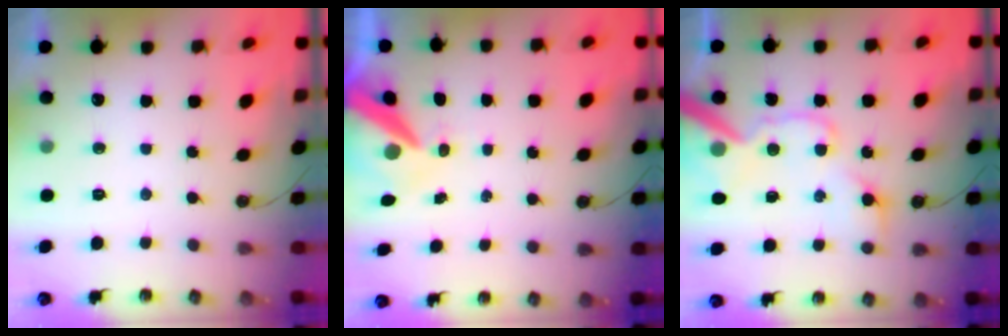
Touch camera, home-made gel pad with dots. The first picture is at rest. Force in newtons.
{"total": 10.8, "press": 10.7, "slide": 1.4}
{"total": 18.7, "press": 18.5, "slide": 3.1}